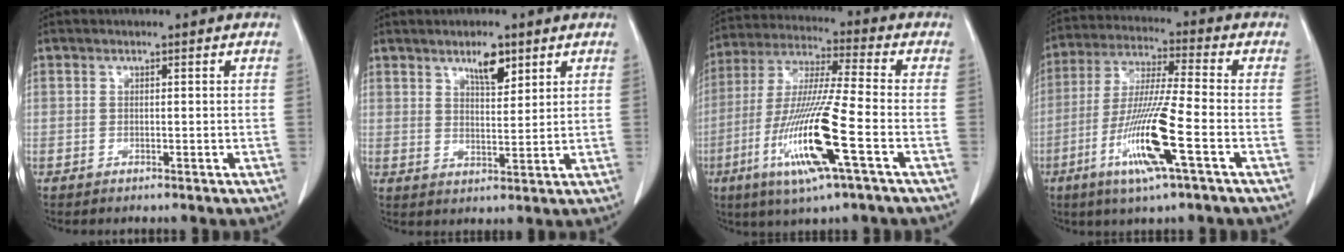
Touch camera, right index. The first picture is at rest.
{"total": 4.6, "force": [3.0, 1.4, 3.2], "torque": [-0.057, -0.002, 0.052]}
{"total": 16.0, "force": [-5.8, 0.0, 14.9], "torque": [-0.309, -0.021, -0.112]}
{"total": 13.5, "force": [-5.2, -0.1, 12.4], "torque": [-0.252, -0.018, -0.102]}